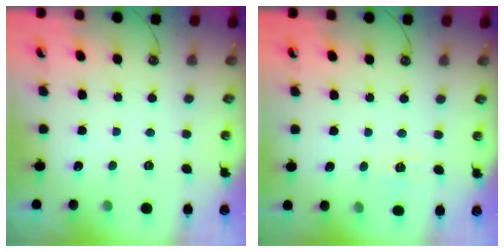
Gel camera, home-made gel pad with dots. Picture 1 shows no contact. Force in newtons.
{"total": 6.5, "press": 6.4, "slide": 0.6}